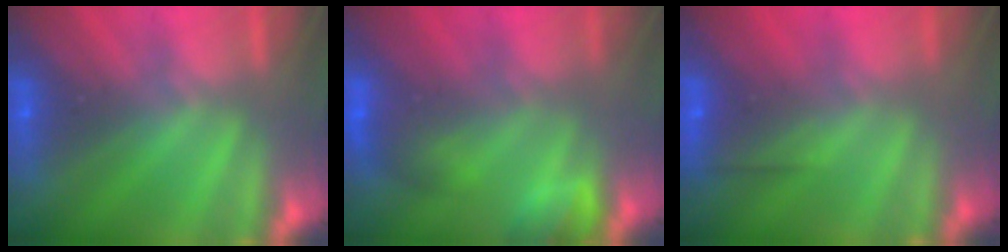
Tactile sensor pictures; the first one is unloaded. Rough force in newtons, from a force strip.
{"total": 4.8}
{"total": 2.6}